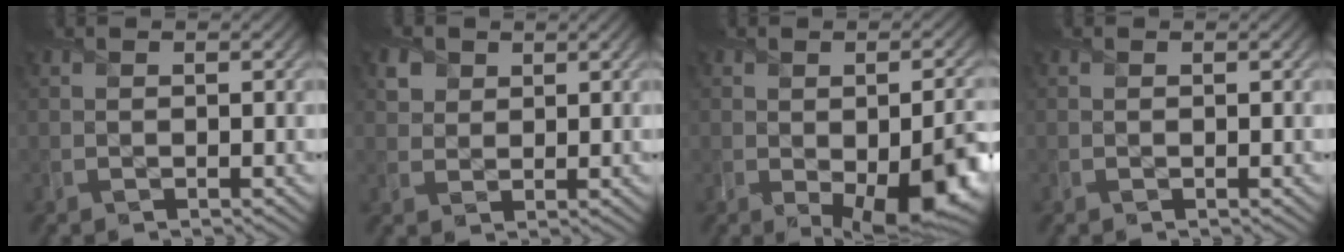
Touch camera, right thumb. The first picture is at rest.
{"total": 2.7, "force": [1.5, 2.1, 0.7], "torque": [-0.024, -0.005, 0.029]}
{"total": 10.7, "force": [-3.3, 5.7, 8.5], "torque": [-0.116, -0.046, -0.033]}
{"total": 0.0}